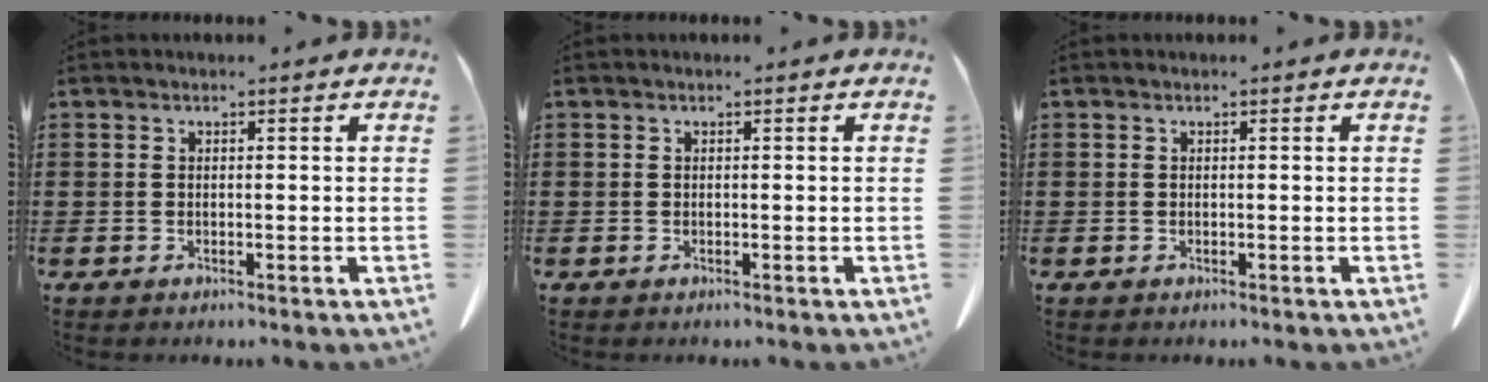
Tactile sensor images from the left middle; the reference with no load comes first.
{"total": 0.0}
{"total": 0.0}